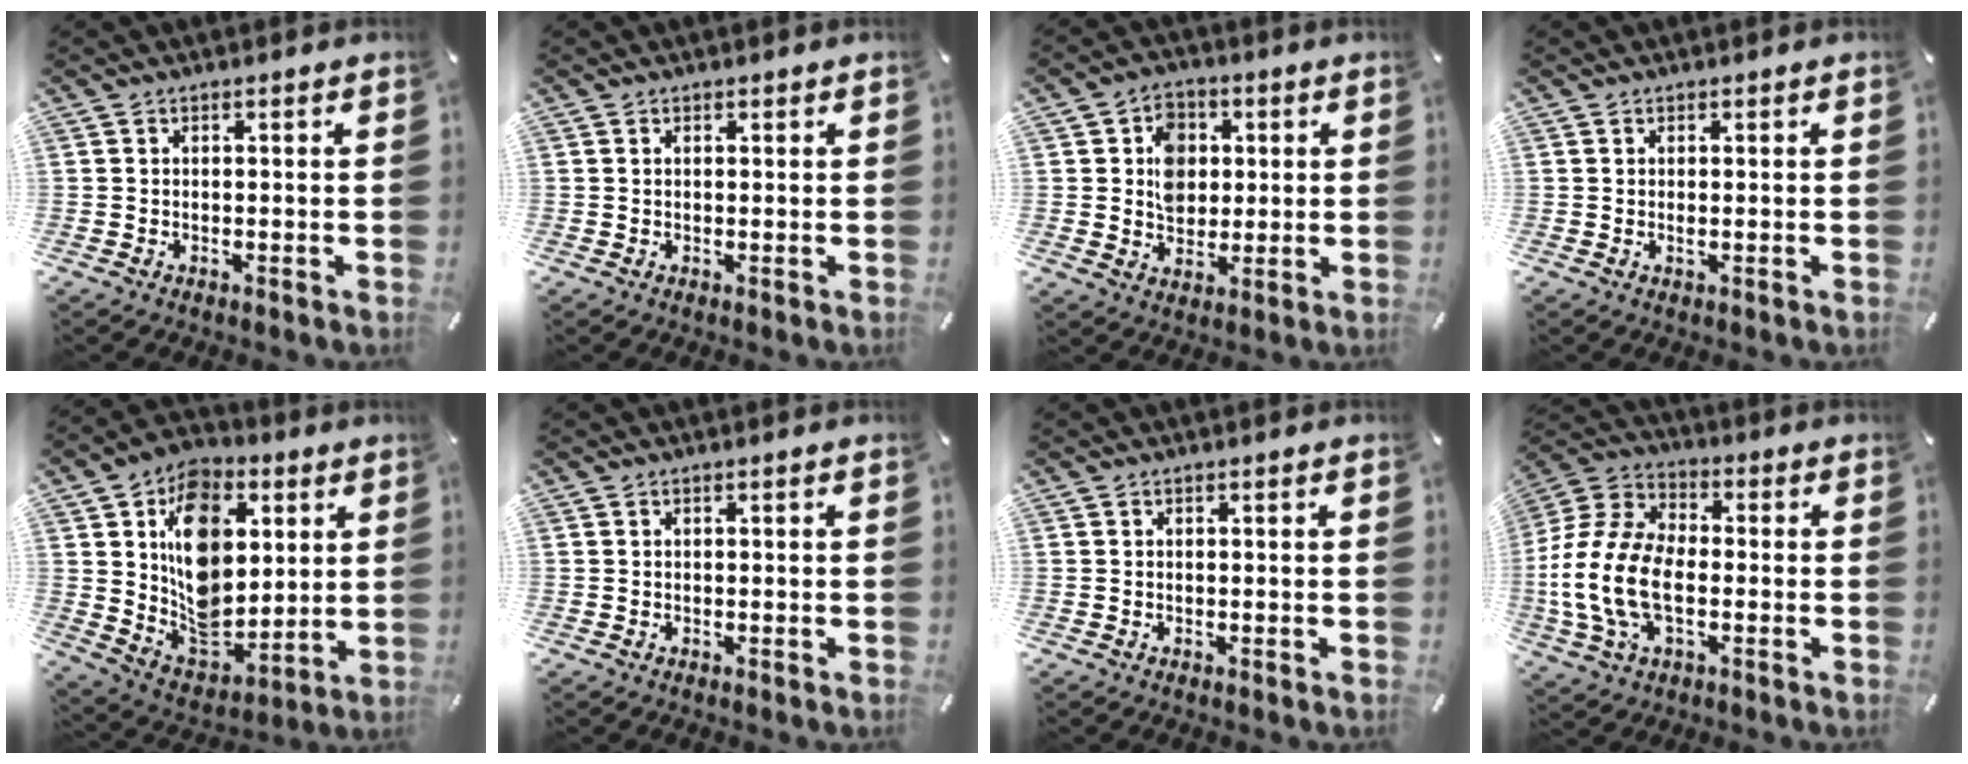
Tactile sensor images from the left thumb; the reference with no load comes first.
{"total": 0.6, "force": [0.3, 0.4, 0.2], "torque": [-0.004, 0.002, 0.006]}
{"total": 8.1, "force": [1.1, 6.9, 4.1], "torque": [-0.061, 0.008, 0.017]}
{"total": 0.8, "force": [0.2, 0.2, 0.7], "torque": [-0.015, 0.000, 0.003]}
{"total": 16.1, "force": [3.5, 12.8, 9.1], "torque": [-0.140, -0.030, 0.069]}
{"total": 0.0}
{"total": 0.0}
{"total": 15.8, "force": [-3.9, 10.1, 11.5], "torque": [-0.255, 0.012, -0.071]}